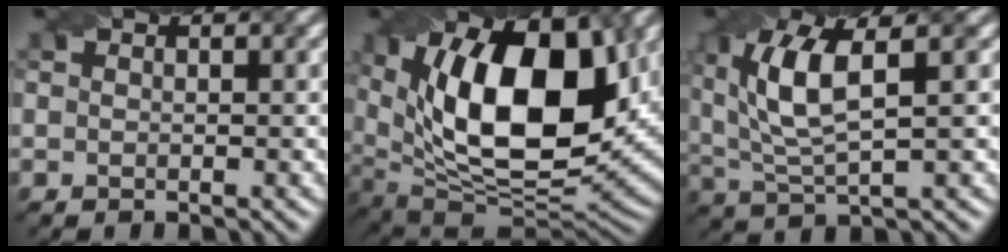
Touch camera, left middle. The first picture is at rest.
{"total": 16.4, "force": [3.9, 8.2, 13.6], "torque": [-0.204, 0.002, 0.071]}
{"total": 6.8, "force": [1.7, 2.3, 6.1], "torque": [-0.134, 0.010, 0.044]}